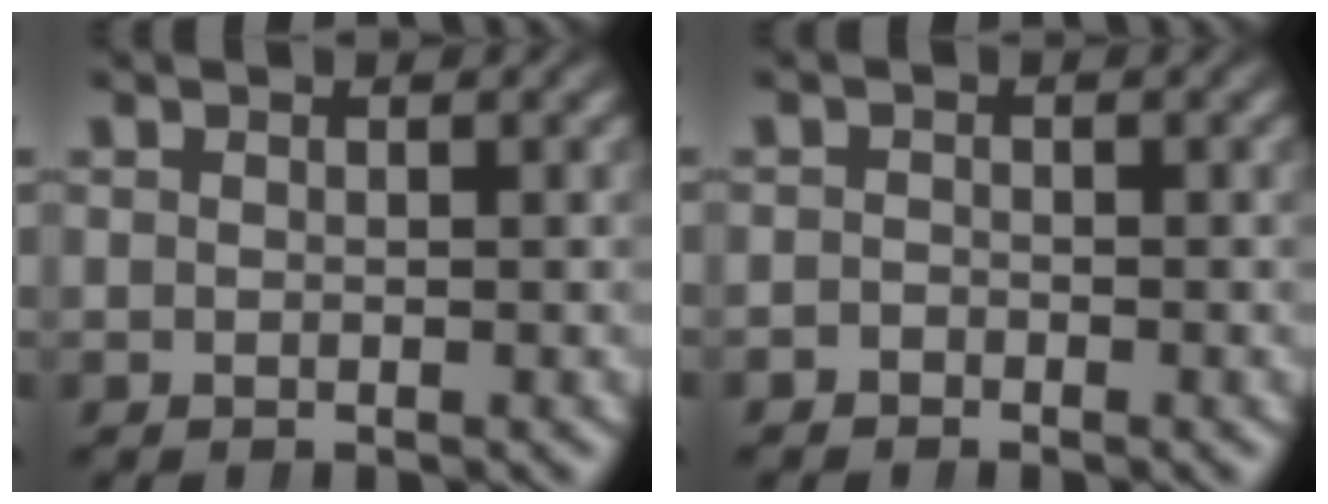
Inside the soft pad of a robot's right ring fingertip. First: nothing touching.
{"total": 1.4, "force": [-1.3, 0.4, -0.4], "torque": [0.018, -0.006, -0.021]}